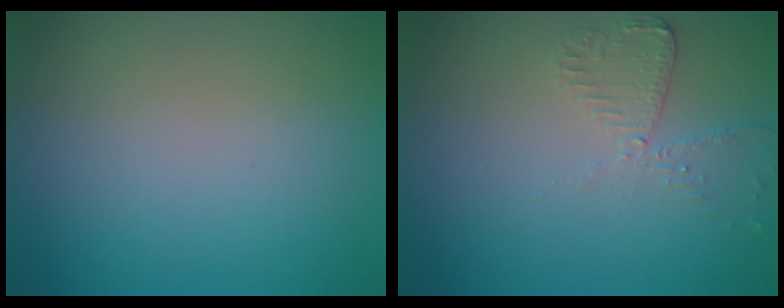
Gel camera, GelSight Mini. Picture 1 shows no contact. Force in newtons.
{"total": 1.9, "press": 1.9, "slide": 0.4}